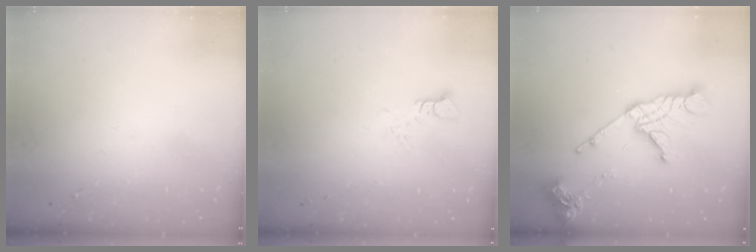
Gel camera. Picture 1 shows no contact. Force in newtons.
{"total": 3.4, "press": 3.4, "slide": 0.2}
{"total": 17.0, "press": 16.9, "slide": 1.8}